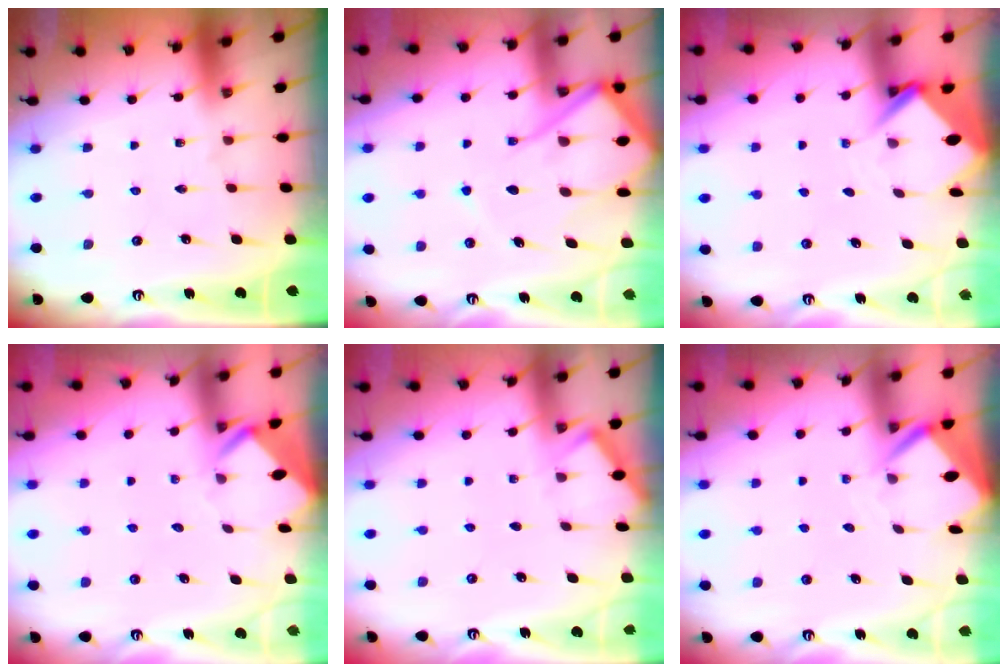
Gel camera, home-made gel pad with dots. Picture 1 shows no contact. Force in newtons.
{"total": 14.2, "press": 14.2, "slide": 1.4}
{"total": 3.8, "press": 3.8, "slide": 0.1}
{"total": 3.5, "press": 3.5, "slide": 0.2}
{"total": 2.7, "press": 2.7, "slide": 0.2}
{"total": 2.8, "press": 2.8, "slide": 0.1}